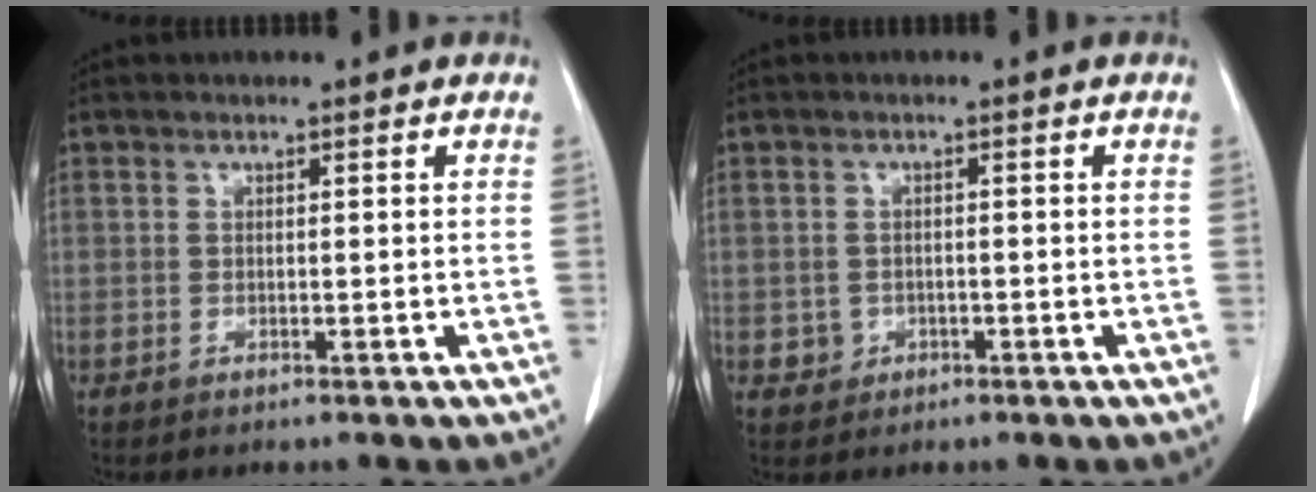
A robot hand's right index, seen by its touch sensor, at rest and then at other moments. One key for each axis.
{"total": 2.0, "fx": -0.6, "fy": 1.8, "fz": 0.5, "tx": -0.005, "ty": 0.006, "tz": -0.003}